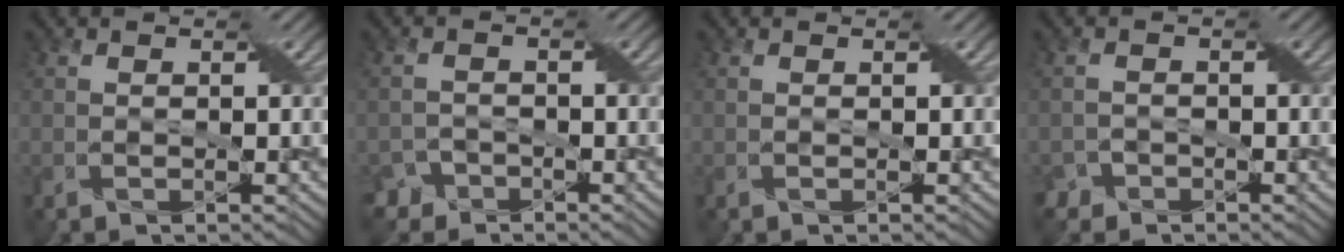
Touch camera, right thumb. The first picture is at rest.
{"total": 3.1, "force": [-2.7, 1.7, 0.3], "torque": [-0.001, 0.003, -0.051]}
{"total": 0.0}
{"total": 2.0, "force": [-1.6, 1.2, 0.0], "torque": [-0.002, 0.005, -0.034]}